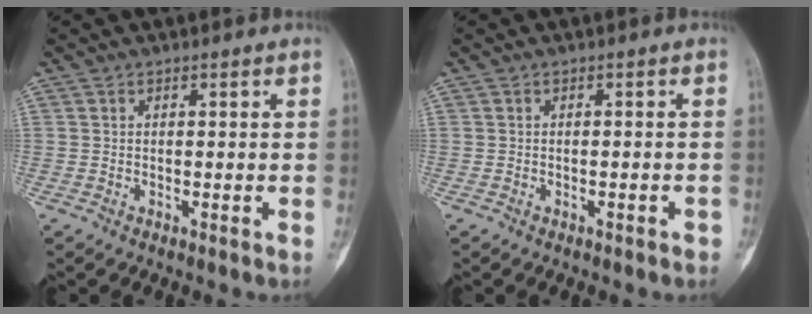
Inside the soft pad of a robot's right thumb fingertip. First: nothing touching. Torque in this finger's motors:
{"motor_torque": [-0.17, -0.02, -0.11, -0.26, -0.02]}